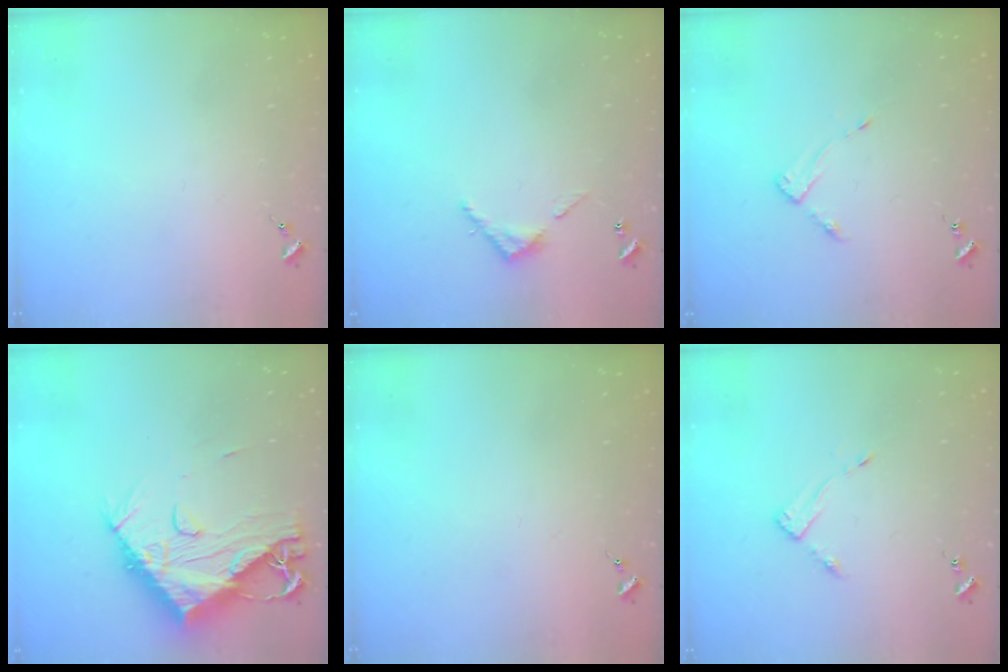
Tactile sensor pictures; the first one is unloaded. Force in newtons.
{"total": 3.9, "press": 3.9, "slide": 0.3}
{"total": 4.1, "press": 4.1, "slide": 0.4}
{"total": 18.4, "press": 18.3, "slide": 1.6}
{"total": 0.0}
{"total": 3.4, "press": 3.4, "slide": 0.4}